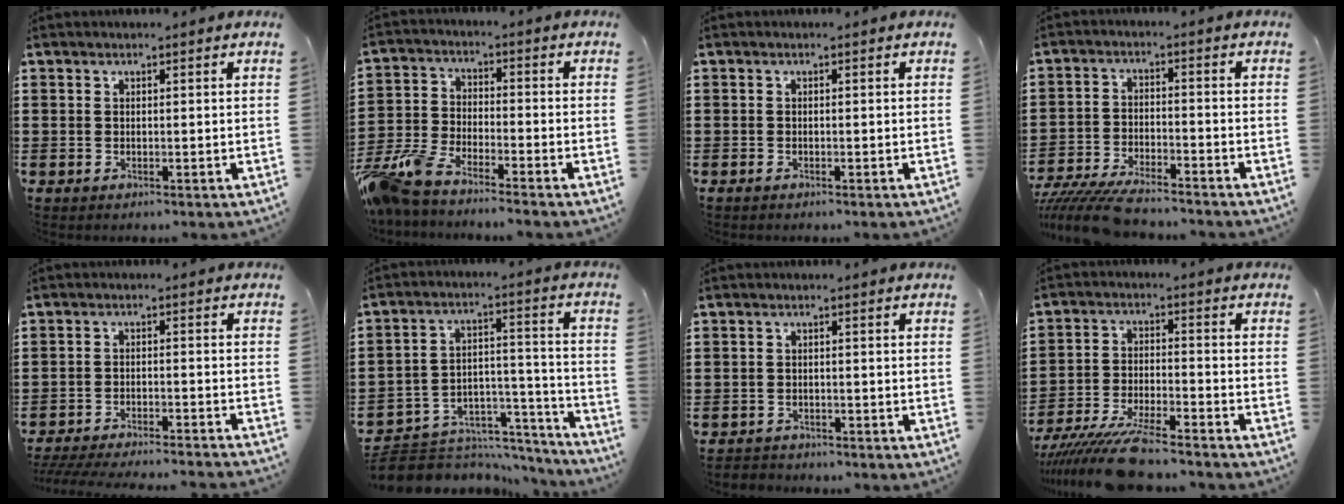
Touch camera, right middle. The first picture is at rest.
{"total": 7.0, "force": [-6.4, 0.7, 2.7], "torque": [-0.086, -0.012, -0.134]}
{"total": 0.0}
{"total": 6.4, "force": [-6.1, 0.4, 2.0], "torque": [-0.054, -0.008, -0.123]}
{"total": 4.2, "force": [-4.1, -0.3, 1.0], "torque": [-0.023, -0.009, -0.084]}
{"total": 7.0, "force": [-6.3, 2.9, 0.8], "torque": [-0.015, 0.017, -0.119]}
{"total": 1.6, "force": [-1.5, 0.5, -0.3], "torque": [-0.001, 0.002, -0.035]}
{"total": 9.4, "force": [-8.3, 0.8, 4.4], "torque": [-0.087, 0.004, -0.161]}